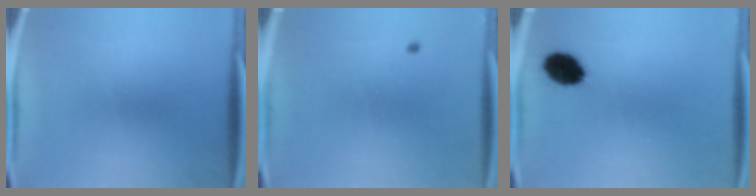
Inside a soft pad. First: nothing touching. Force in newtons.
{"total": 0.6}
{"total": 7.0}